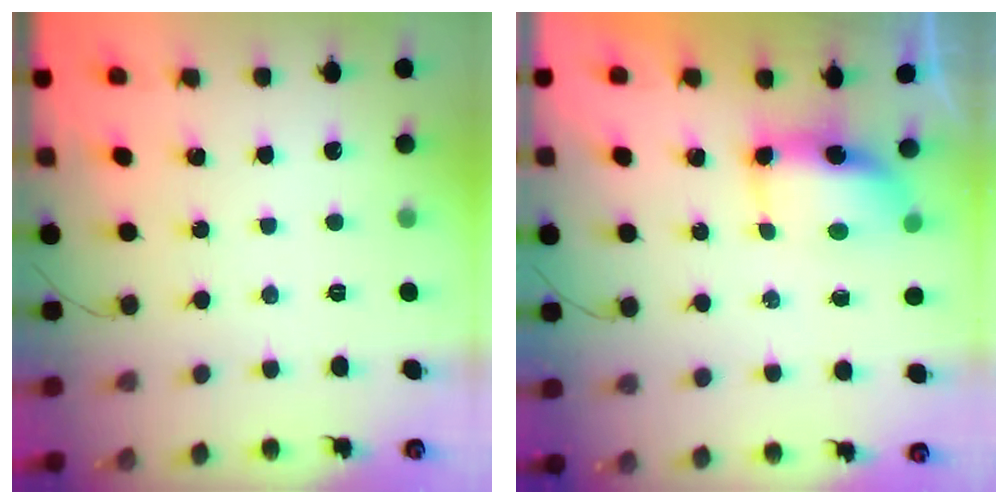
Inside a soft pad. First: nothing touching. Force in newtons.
{"total": 7.3, "press": 7.3, "slide": 0.8}